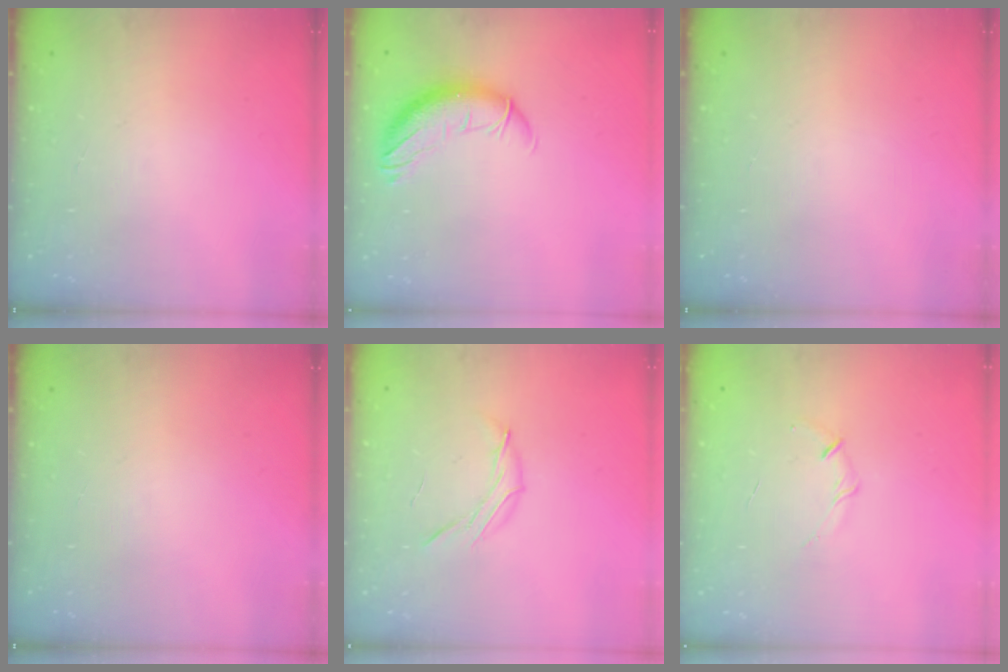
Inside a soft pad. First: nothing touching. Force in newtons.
{"total": 11.2, "press": 11.1, "slide": 1.7}
{"total": 0.0}
{"total": 0.0}
{"total": 7.0, "press": 6.9, "slide": 1.4}
{"total": 3.7, "press": 3.6, "slide": 1.1}